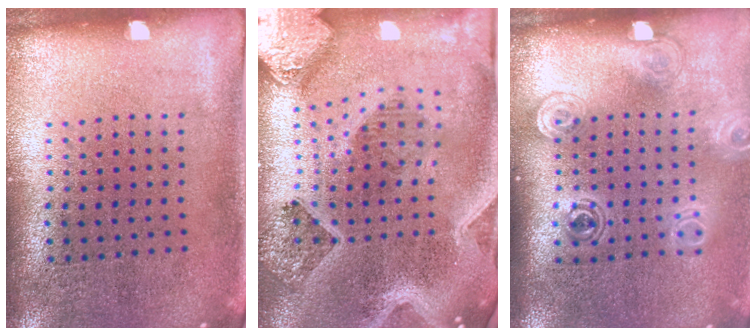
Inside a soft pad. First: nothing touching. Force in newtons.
{"total": 3.3, "press": 2.7, "slide": 1.9}
{"total": 1.5, "press": 1.2, "slide": 0.9}